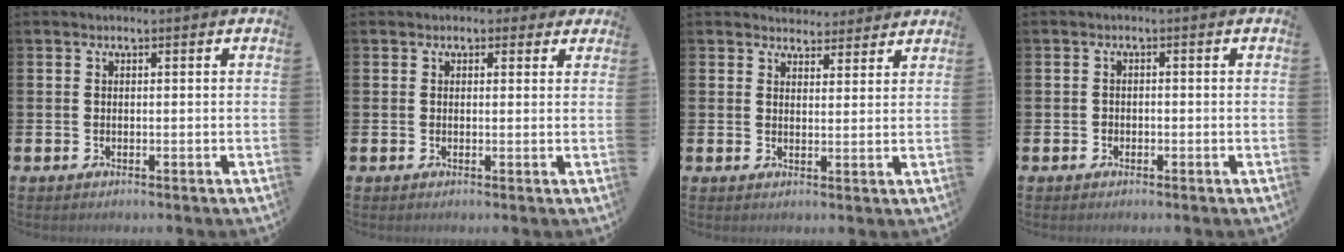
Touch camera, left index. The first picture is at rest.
{"total": 1.5, "force": [1.0, 1.1, 0.3], "torque": [0.001, 0.006, 0.014]}
{"total": 3.7, "force": [3.6, 1.0, -0.2], "torque": [0.002, -0.020, 0.066]}
{"total": 1.0, "force": [-0.7, 0.8, 0.2], "torque": [-0.012, 0.006, -0.014]}